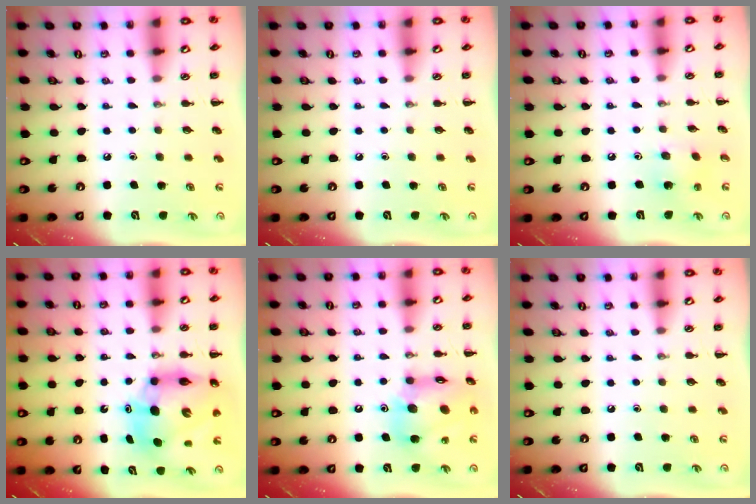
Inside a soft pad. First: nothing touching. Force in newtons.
{"total": 0.0}
{"total": 2.2, "press": 2.1, "slide": 0.6}
{"total": 11.3, "press": 10.8, "slide": 3.2}
{"total": 15.9, "press": 15.6, "slide": 3.1}
{"total": 0.0}